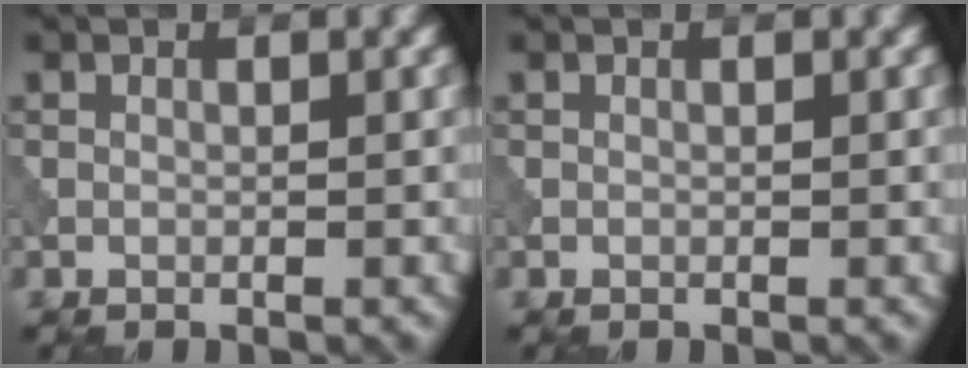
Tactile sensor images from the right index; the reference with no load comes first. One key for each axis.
{"total": 0.0}